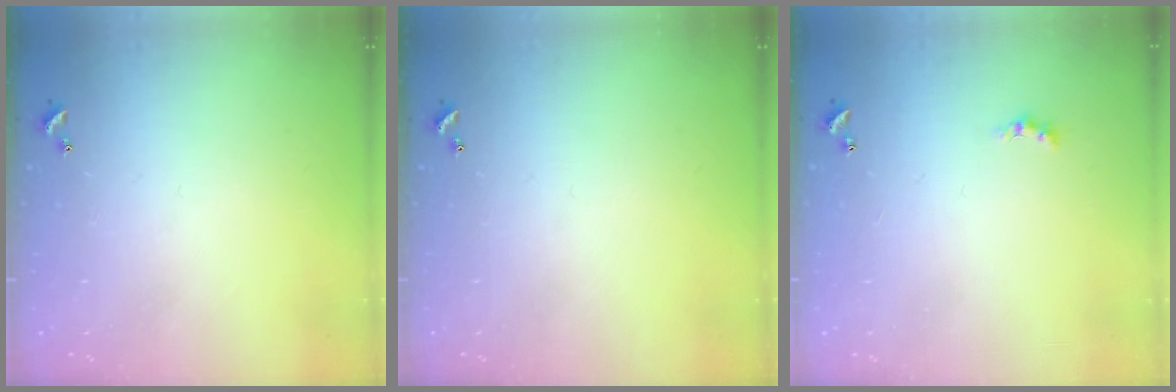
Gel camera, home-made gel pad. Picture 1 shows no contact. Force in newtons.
{"total": 0.0}
{"total": 0.0}